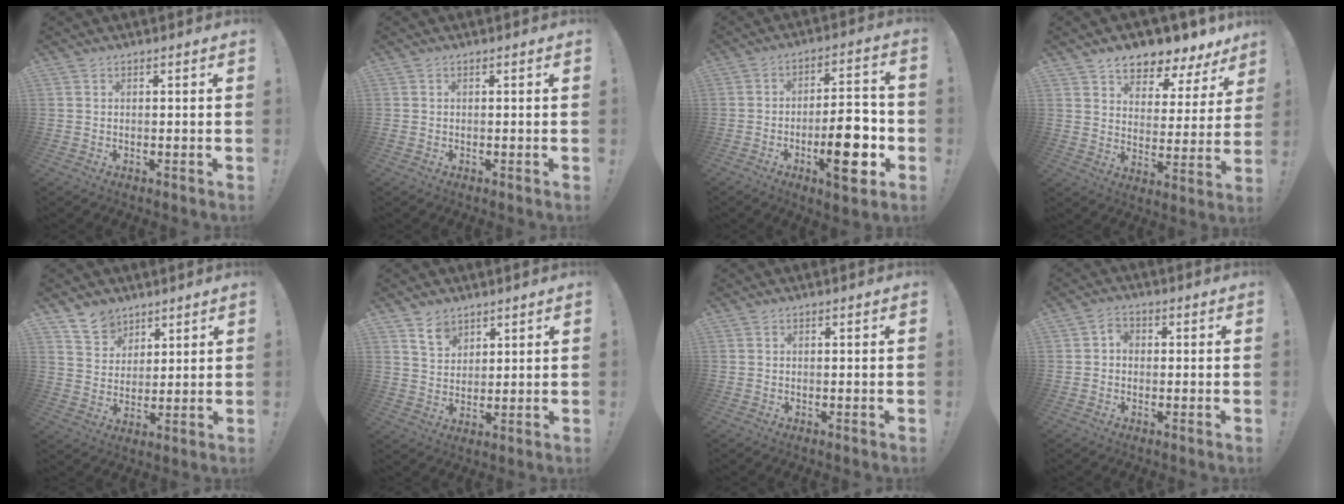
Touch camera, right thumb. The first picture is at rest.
{"total": 0.0}
{"total": 15.2, "force": [-5.2, 4.7, 13.5], "torque": [-0.186, 0.010, -0.081]}
{"total": 7.3, "force": [6.4, 3.0, 1.9], "torque": [-0.026, -0.066, 0.115]}
{"total": 8.4, "force": [6.2, 5.4, 1.3], "torque": [-0.024, -0.042, 0.121]}
{"total": 6.6, "force": [4.7, 4.0, 2.1], "torque": [-0.031, -0.025, 0.089]}
{"total": 0.0}
{"total": 3.1, "force": [-0.6, 2.4, 1.8], "torque": [-0.032, 0.011, -0.011]}